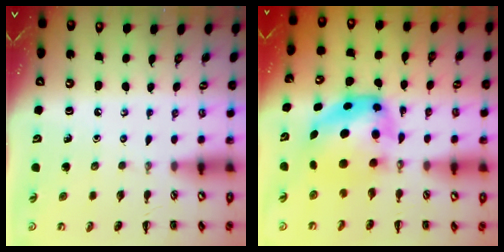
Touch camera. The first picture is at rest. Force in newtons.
{"total": 6.8, "press": 6.7, "slide": 1.3}